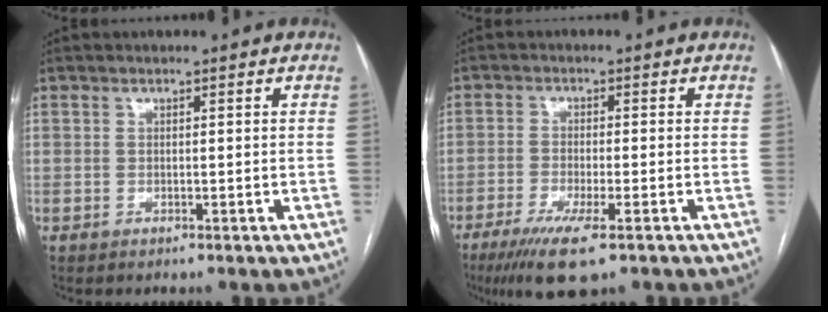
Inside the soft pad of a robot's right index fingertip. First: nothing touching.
{"total": 8.0, "force": [-5.0, 1.0, 6.2], "torque": [-0.109, -0.022, -0.081]}